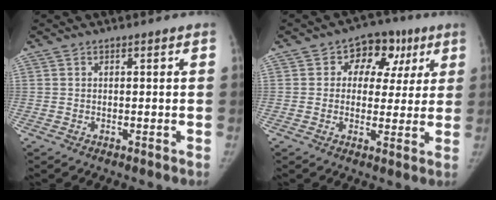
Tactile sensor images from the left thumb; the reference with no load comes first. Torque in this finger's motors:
{"motor_torque": [-0.22, 0.28, 0.34, 0.34, -0.01]}